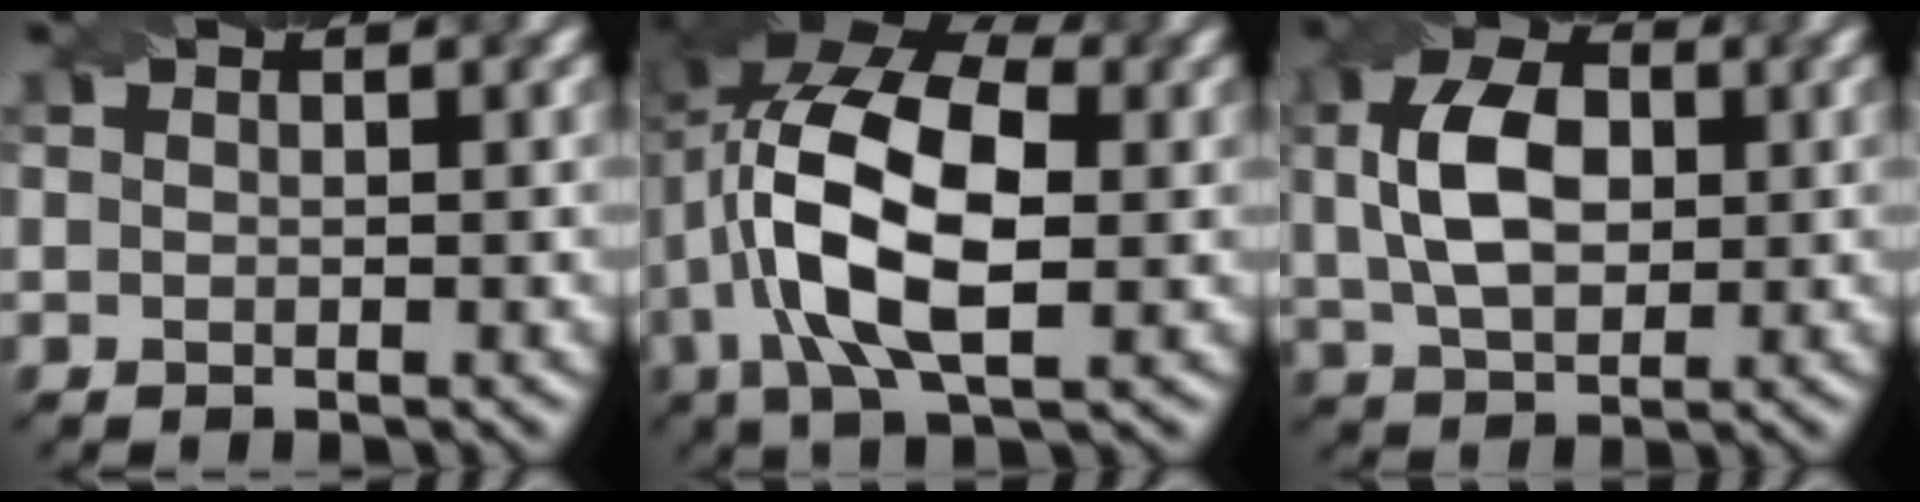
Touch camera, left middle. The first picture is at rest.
{"total": 13.1, "force": [0.0, 6.8, 11.3], "torque": [-0.231, 0.015, -0.010]}
{"total": 7.0, "force": [1.0, 4.5, 5.3], "torque": [-0.112, 0.011, 0.017]}